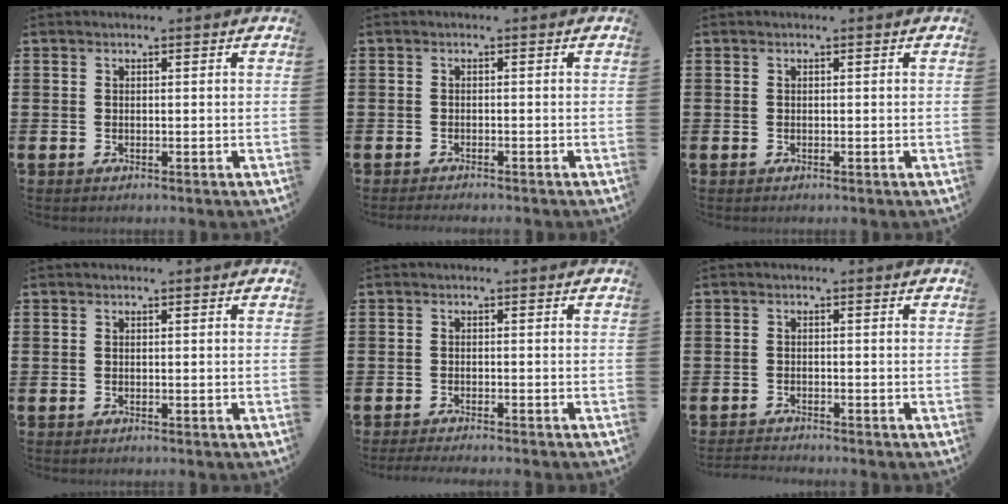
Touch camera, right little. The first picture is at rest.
{"total": 0.7, "force": [-0.7, -0.1, 0.1], "torque": [-0.002, -0.003, -0.013]}
{"total": 0.0}
{"total": 0.0}
{"total": 1.2, "force": [-1.1, -0.1, 0.5], "torque": [-0.006, -0.001, -0.020]}
{"total": 1.1, "force": [-1.1, 0.0, 0.1], "torque": [-0.004, 0.000, -0.023]}